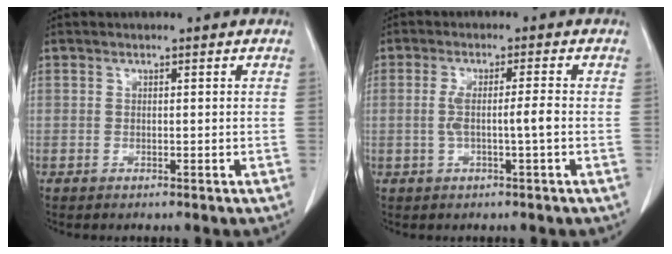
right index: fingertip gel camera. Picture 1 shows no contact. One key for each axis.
{"total": 3.9, "fx": -0.8, "fy": -0.2, "fz": 3.9, "tx": -0.078, "ty": 0.007, "tz": -0.009}